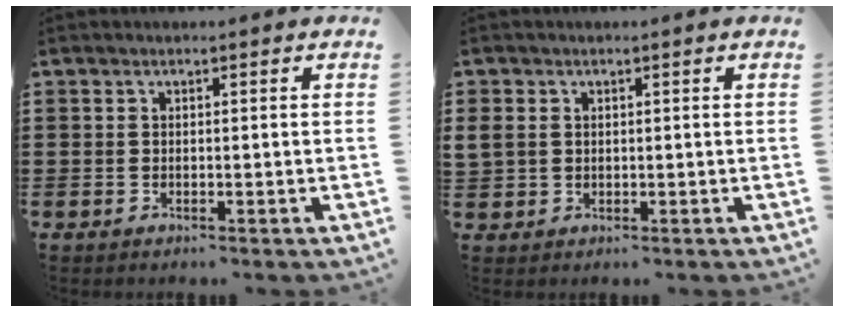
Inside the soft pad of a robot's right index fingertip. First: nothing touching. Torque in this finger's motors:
{"motor_torque": [0.96, 0.45, 0.18, 0.06]}